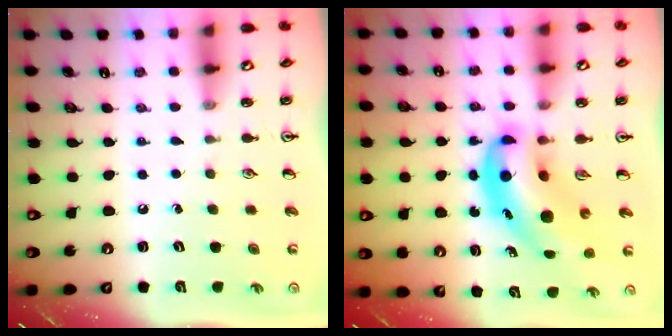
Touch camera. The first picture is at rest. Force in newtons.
{"total": 10.1, "press": 9.7, "slide": 3.0}